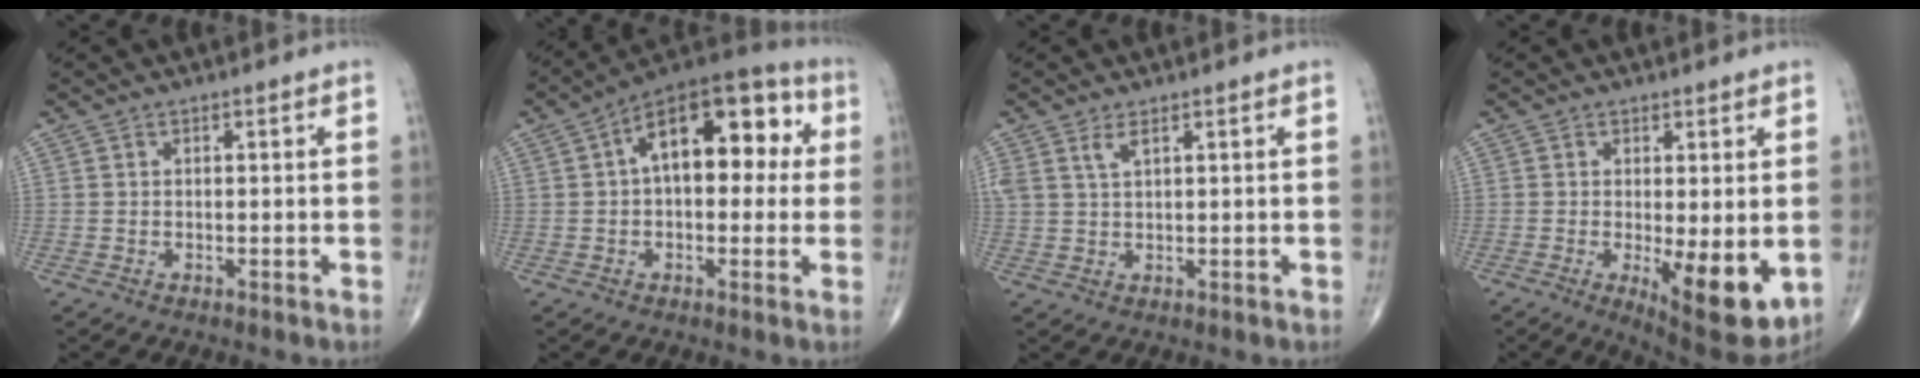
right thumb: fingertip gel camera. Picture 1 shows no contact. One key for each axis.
{"total": 17.0, "fx": 3.1, "fy": 9.0, "fz": 14.1, "tx": -0.174, "ty": 0.040, "tz": 0.035}
{"total": 2.5, "fx": 1.5, "fy": 0.8, "fz": 1.8, "tx": -0.041, "ty": 0.000, "tz": 0.037}
{"total": 10.9, "fx": -2.0, "fy": 3.5, "fz": 10.1, "tx": -0.135, "ty": -0.026, "tz": -0.018}